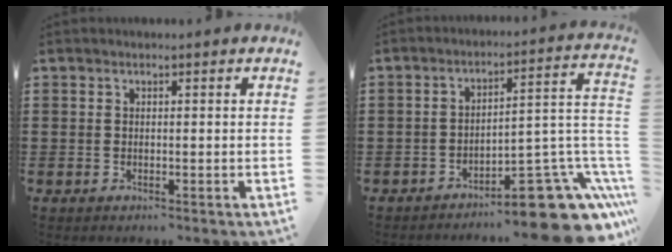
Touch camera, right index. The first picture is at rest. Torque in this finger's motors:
{"motor_torque": [0.12, 0.13, -0.38, -0.21]}